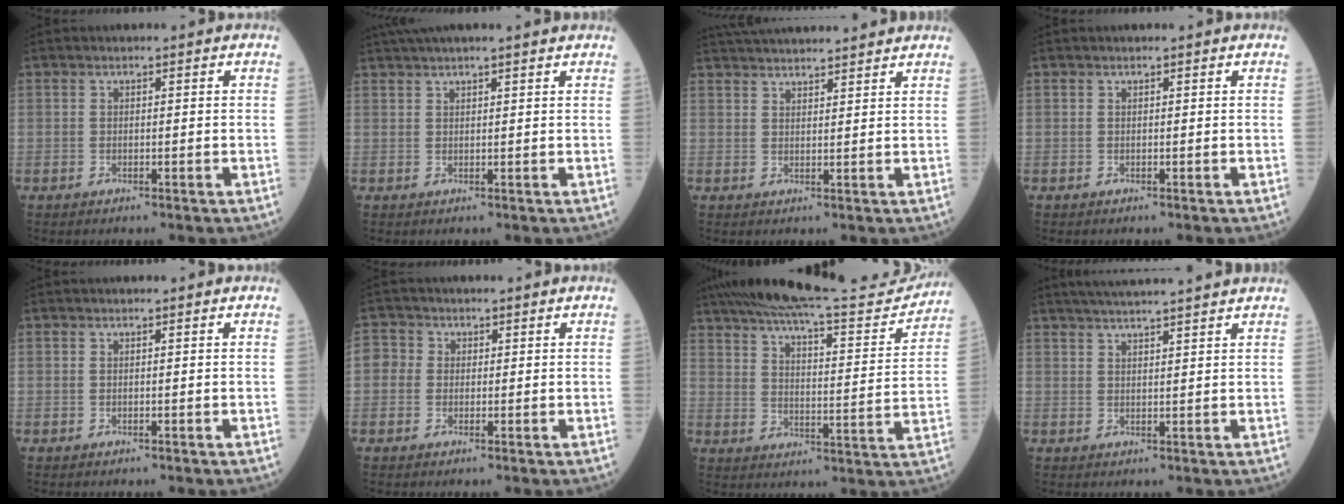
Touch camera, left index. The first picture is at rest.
{"total": 7.1, "force": [6.1, -0.2, 3.7], "torque": [-0.056, 0.035, 0.083]}
{"total": 13.0, "force": [12.1, 1.4, 4.4], "torque": [-0.074, 0.035, 0.177]}
{"total": 0.0}
{"total": 0.0}
{"total": 2.5, "force": [0.0, 2.4, 0.6], "torque": [-0.005, 0.010, -0.005]}
{"total": 21.0, "force": [19.2, 1.7, 8.2], "torque": [-0.133, -0.027, 0.264]}
{"total": 11.3, "force": [10.1, -0.3, 5.1], "torque": [-0.082, 0.026, 0.134]}